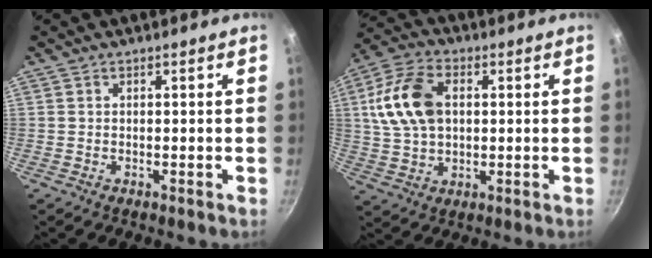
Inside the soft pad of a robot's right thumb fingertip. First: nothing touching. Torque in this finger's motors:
{"motor_torque": [-0.89, 1.09, 0.31, -0.17, 0.14]}